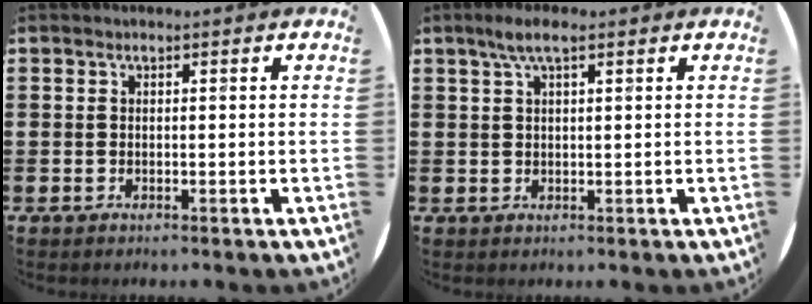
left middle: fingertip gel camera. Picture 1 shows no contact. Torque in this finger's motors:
{"motor_torque": [0.92, -0.62, 0.11, 0.08]}